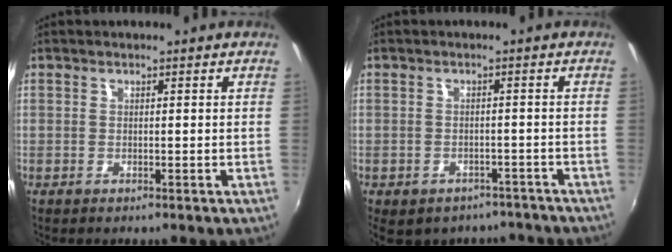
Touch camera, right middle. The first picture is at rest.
{"total": 10.8, "force": [-8.2, 5.7, 4.0], "torque": [-0.088, -0.010, -0.095]}